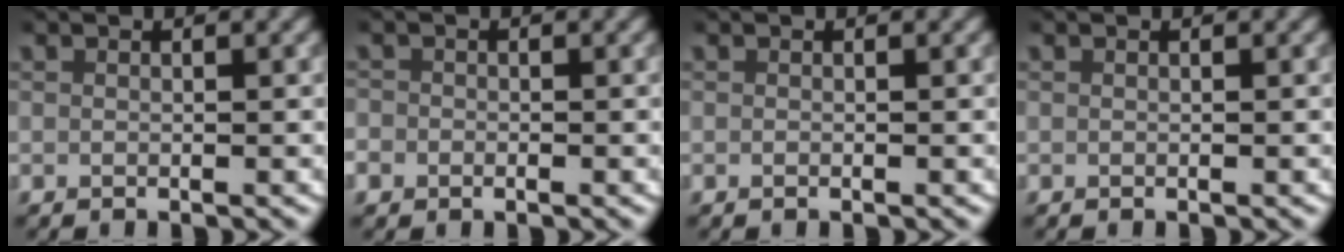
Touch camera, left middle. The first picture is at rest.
{"total": 2.2, "force": [-0.7, 2.1, 0.5], "torque": [-0.018, -0.007, -0.015]}
{"total": 0.0}
{"total": 0.0}